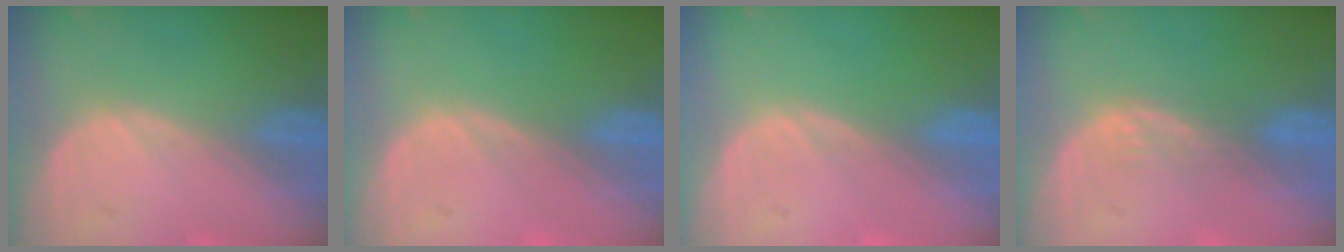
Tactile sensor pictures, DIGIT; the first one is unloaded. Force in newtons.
{"total": 0.0}
{"total": 0.0}
{"total": 1.9, "press": 1.9, "slide": 0.3}